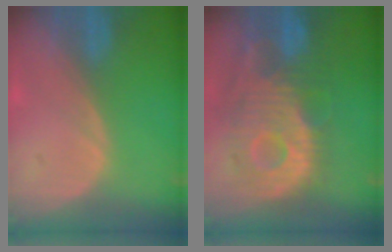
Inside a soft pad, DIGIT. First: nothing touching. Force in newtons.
{"total": 12.0, "press": 10.8, "slide": 5.3}